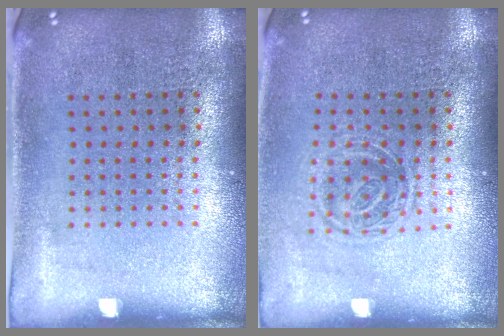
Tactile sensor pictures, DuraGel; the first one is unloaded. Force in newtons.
{"total": 1.3, "press": 1.0, "slide": 0.8}